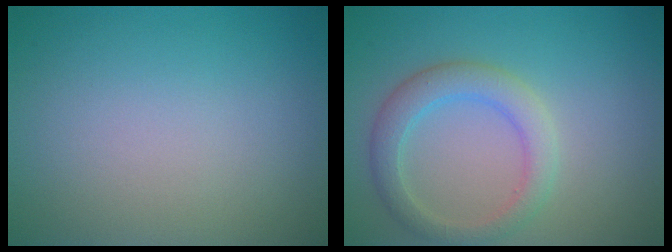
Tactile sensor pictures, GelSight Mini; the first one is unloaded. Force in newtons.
{"total": 3.4, "press": 3.4, "slide": 0.3}